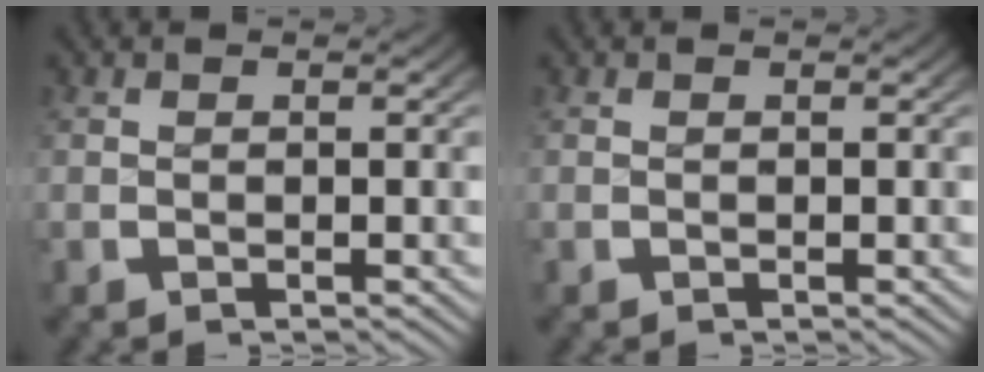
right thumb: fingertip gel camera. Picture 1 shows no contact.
{"total": 0.0}